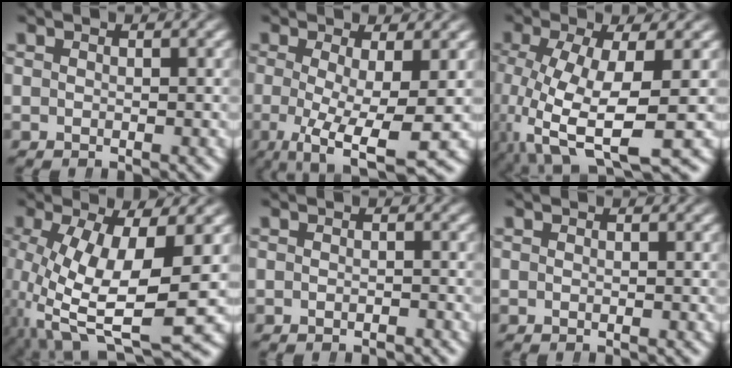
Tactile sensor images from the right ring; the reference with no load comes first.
{"total": 7.0, "force": [-3.4, 2.1, 5.8], "torque": [-0.129, -0.056, -0.028]}
{"total": 8.8, "force": [-2.1, 4.3, 7.3], "torque": [-0.168, -0.048, -0.010]}
{"total": 10.3, "force": [-0.7, 5.1, 8.9], "torque": [-0.177, -0.040, 0.009]}
{"total": 1.0, "force": [-0.9, 0.1, 0.2], "torque": [-0.008, -0.003, -0.013]}
{"total": 0.0}